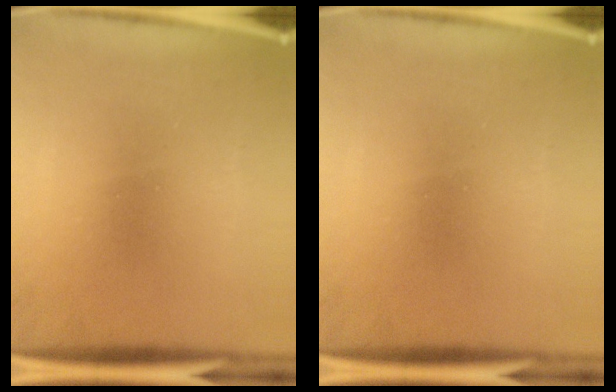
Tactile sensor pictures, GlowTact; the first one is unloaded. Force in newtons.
{"total": 0.0}